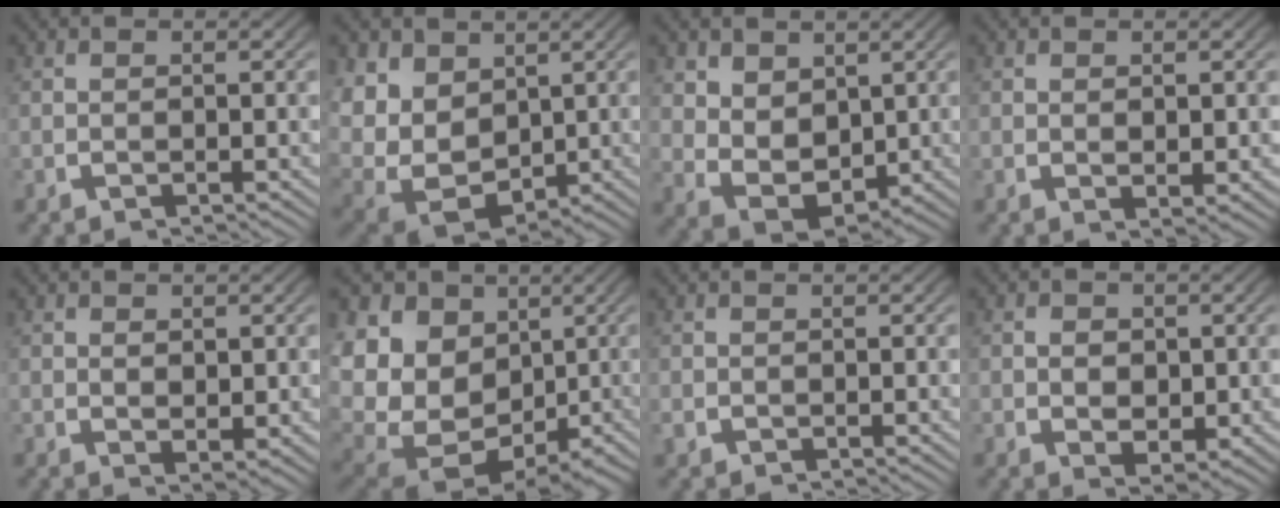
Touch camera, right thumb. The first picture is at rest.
{"total": 13.1, "force": [-0.6, 10.5, 7.8], "torque": [-0.220, -0.070, 0.018]}
{"total": 6.5, "force": [0.0, 4.9, 4.3], "torque": [-0.108, -0.047, 0.022]}
{"total": 1.1, "force": [0.3, 0.7, 0.8], "torque": [-0.010, -0.009, 0.013]}
{"total": 1.5, "force": [0.3, 1.0, 1.1], "torque": [-0.020, -0.014, 0.014]}
{"total": 19.2, "force": [-1.0, 15.7, 11.1], "torque": [-0.278, -0.079, 0.003]}
{"total": 0.7, "force": [-0.3, 0.6, 0.2], "torque": [-0.009, -0.008, -0.004]}
{"total": 3.4, "force": [-0.3, 2.6, 2.2], "torque": [-0.042, -0.025, 0.007]}